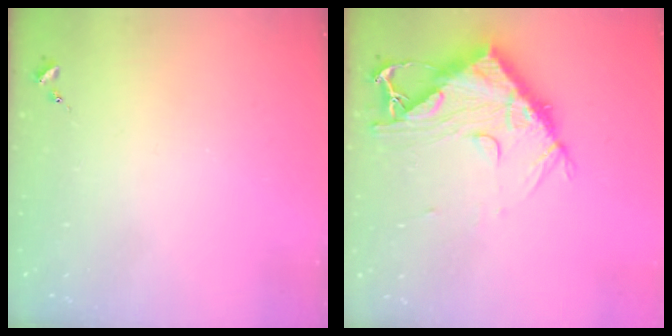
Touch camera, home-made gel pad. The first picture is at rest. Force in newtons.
{"total": 13.2, "press": 13.1, "slide": 1.4}